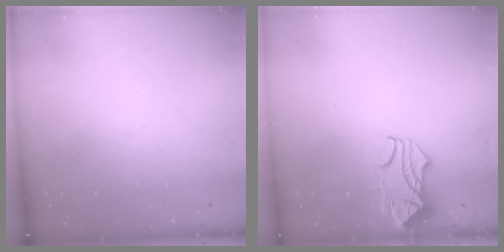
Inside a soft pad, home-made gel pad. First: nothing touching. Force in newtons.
{"total": 1.2, "press": 0.0, "slide": 1.2}